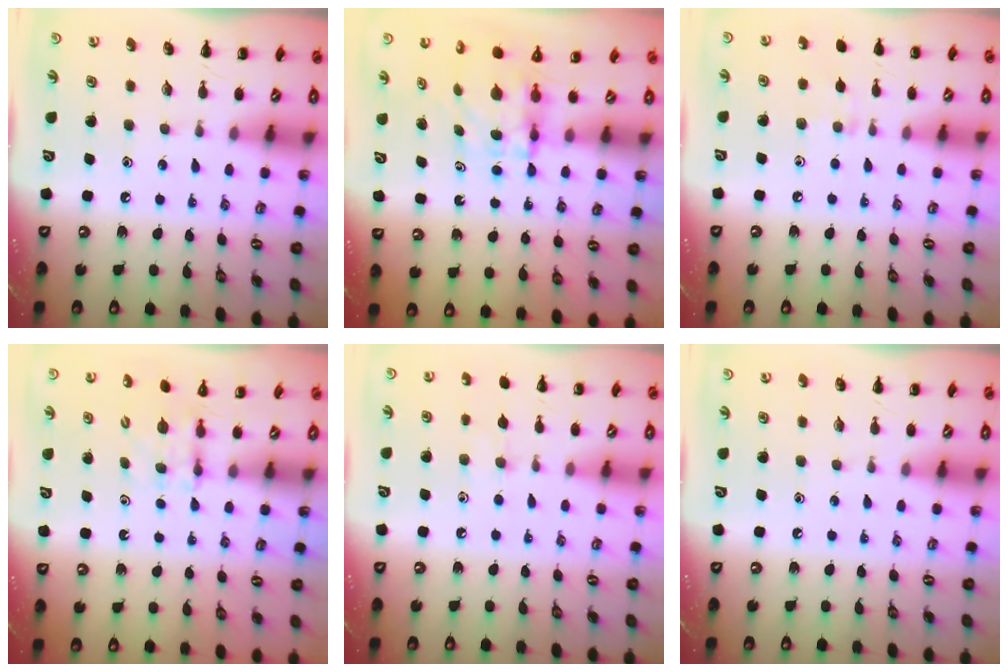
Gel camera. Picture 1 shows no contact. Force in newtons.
{"total": 4.1, "press": 4.1, "slide": 0.5}
{"total": 5.0, "press": 4.6, "slide": 1.9}
{"total": 3.4, "press": 3.1, "slide": 1.4}
{"total": 5.5, "press": 5.1, "slide": 2.0}
{"total": 0.0}